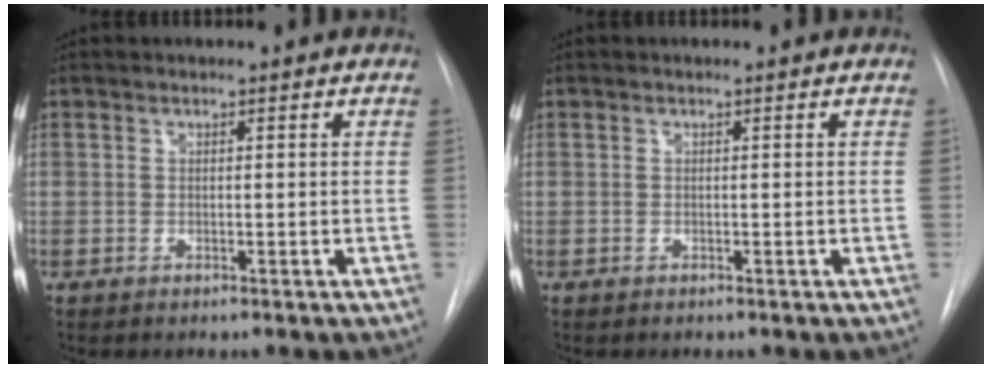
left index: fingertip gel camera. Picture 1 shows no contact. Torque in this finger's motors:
{"motor_torque": [0.00, 0.00, 0.00, 0.00]}